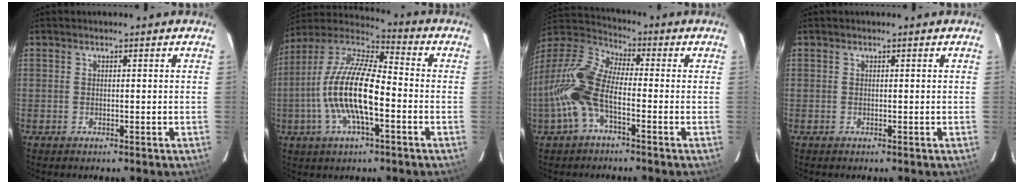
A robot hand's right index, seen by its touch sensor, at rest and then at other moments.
{"total": 16.8, "force": [-3.8, 5.3, 15.5], "torque": [-0.303, 0.000, -0.082]}
{"total": 14.5, "force": [-4.4, 6.4, 12.2], "torque": [-0.265, 0.006, -0.100]}
{"total": 0.0}